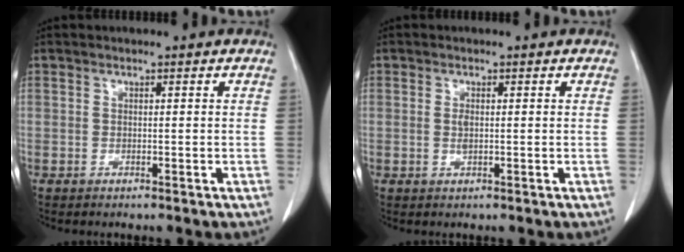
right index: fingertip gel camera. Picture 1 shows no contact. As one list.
[{"total": 1.3, "force": [0.2, 0.5, 1.2], "torque": [-0.023, 0.000, 0.007]}]